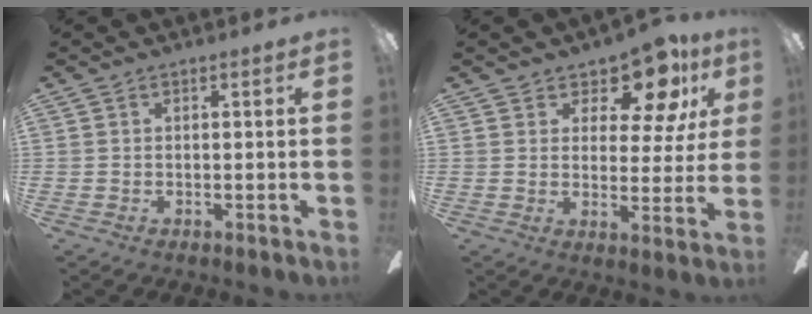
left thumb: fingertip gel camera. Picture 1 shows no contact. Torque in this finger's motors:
{"motor_torque": [0.26, 0.34, -0.38, 0.09, 0.00]}